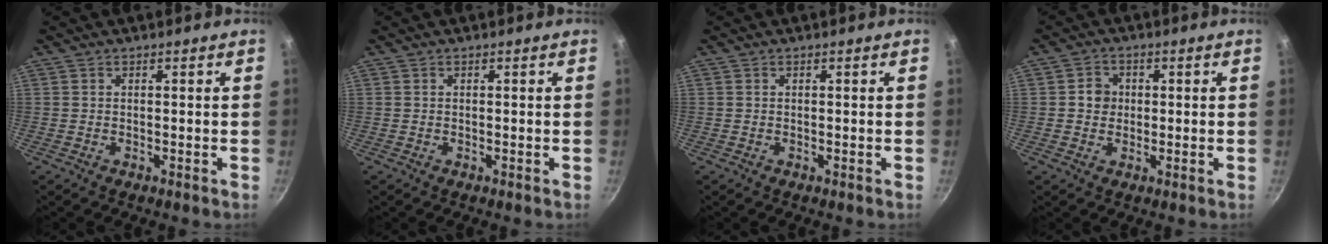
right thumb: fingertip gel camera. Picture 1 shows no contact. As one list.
[{"total": 0.0}, {"total": 0.0}, {"total": 3.6, "force": [0.1, 3.3, 1.4], "torque": [-0.002, 0.006, -0.002]}]